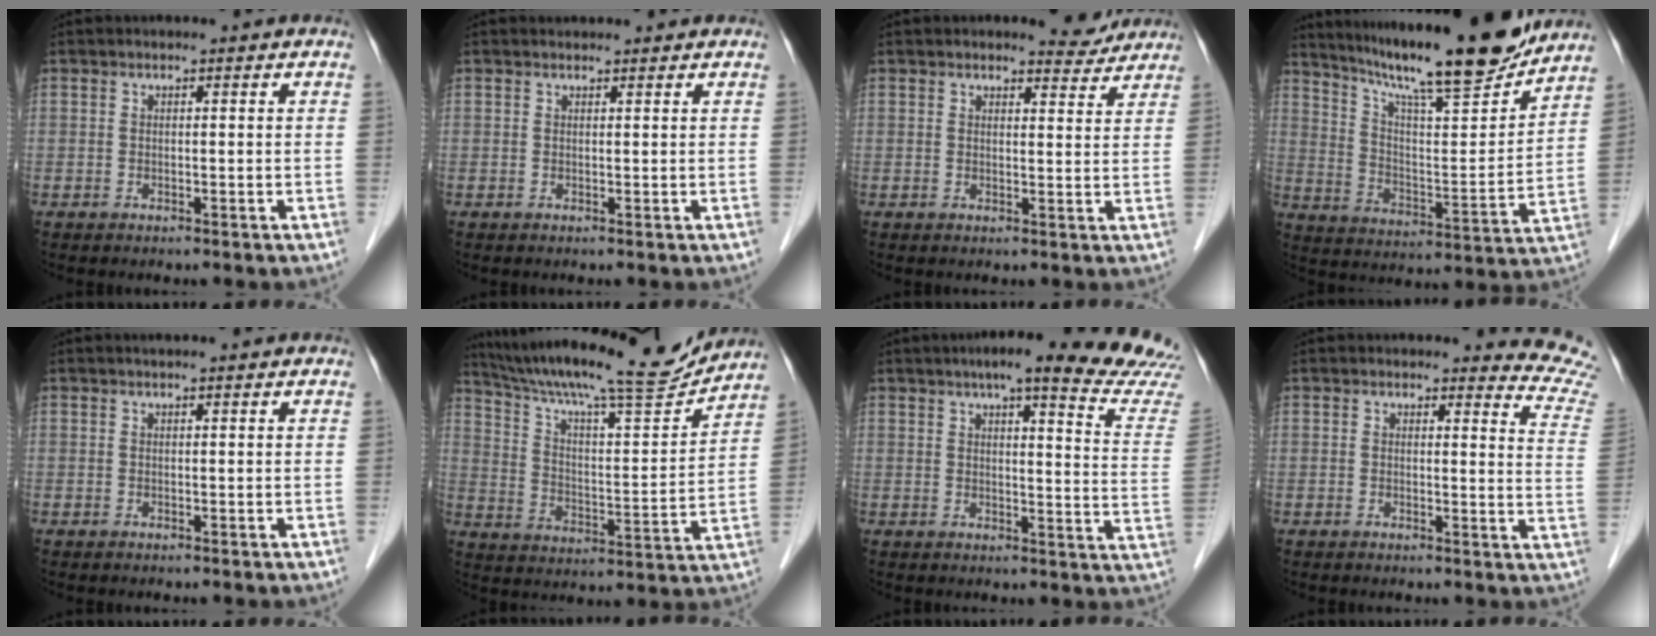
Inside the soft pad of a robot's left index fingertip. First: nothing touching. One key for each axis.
{"total": 2.3, "fx": 2.2, "fy": 0.6, "fz": 0.4, "tx": -0.010, "ty": 0.018, "tz": 0.028}
{"total": 3.4, "fx": 3.2, "fy": 1.0, "fz": 0.1, "tx": -0.005, "ty": -0.009, "tz": 0.033}
{"total": 16.2, "fx": 14.0, "fy": 0.6, "fz": 8.2, "tx": -0.131, "ty": -0.006, "tz": 0.218}
{"total": 2.5, "fx": 2.2, "fy": 0.1, "fz": 1.3, "tx": -0.015, "ty": 0.020, "tz": 0.028}
{"total": 20.4, "fx": 18.6, "fy": 0.8, "fz": 8.4, "tx": -0.154, "ty": -0.017, "tz": 0.282}
{"total": 20.2, "fx": 18.1, "fy": 0.1, "fz": 9.1, "tx": -0.109, "ty": -0.062, "tz": 0.198}
{"total": 8.5, "fx": 8.5, "fy": 0.1, "fz": -0.2, "tx": 0.019, "ty": -0.096, "tz": 0.056}